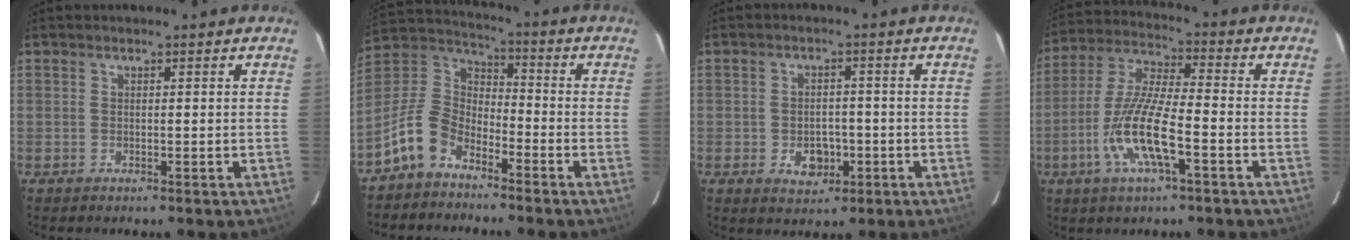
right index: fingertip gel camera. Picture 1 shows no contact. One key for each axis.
{"total": 10.2, "fx": -6.8, "fy": 5.8, "fz": 4.9, "tx": -0.117, "ty": 0.028, "tz": -0.140}
{"total": 5.4, "fx": -1.5, "fy": 4.3, "fz": 2.9, "tx": -0.057, "ty": 0.002, "tz": -0.008}
{"total": 12.9, "fx": -4.9, "fy": 2.5, "fz": 11.7, "tx": -0.246, "ty": -0.007, "tz": -0.097}